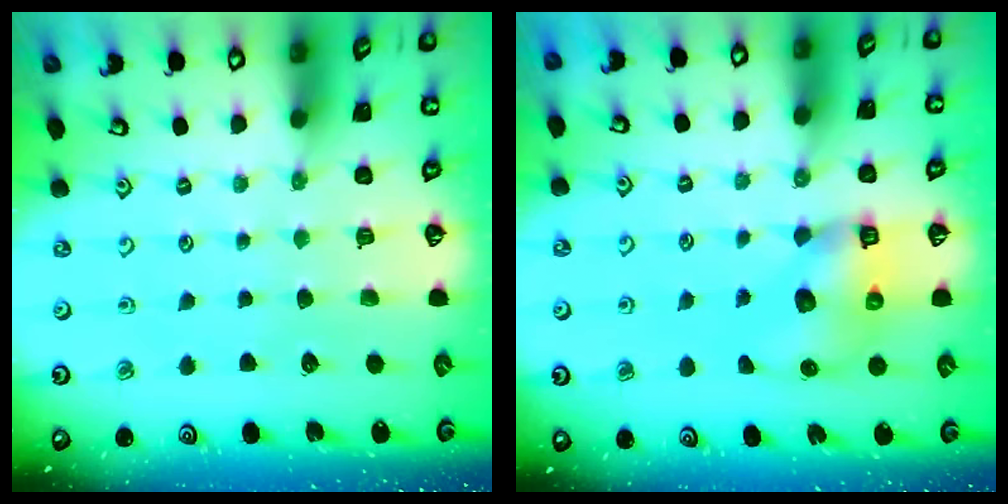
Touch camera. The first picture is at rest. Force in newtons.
{"total": 8.0, "press": 7.9, "slide": 1.2}